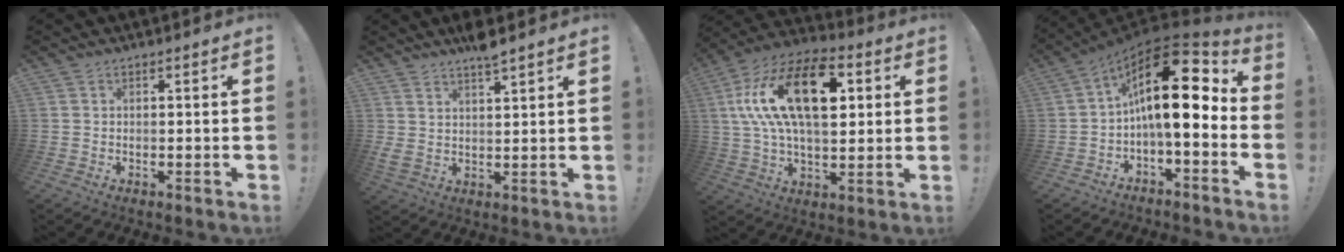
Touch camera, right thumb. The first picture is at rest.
{"total": 5.5, "force": [4.8, 0.6, 2.7], "torque": [-0.037, -0.031, 0.082]}
{"total": 23.4, "force": [6.0, 12.5, 18.9], "torque": [-0.336, 0.000, 0.098]}
{"total": 18.4, "force": [3.9, 6.2, 16.9], "torque": [-0.281, -0.026, 0.062]}